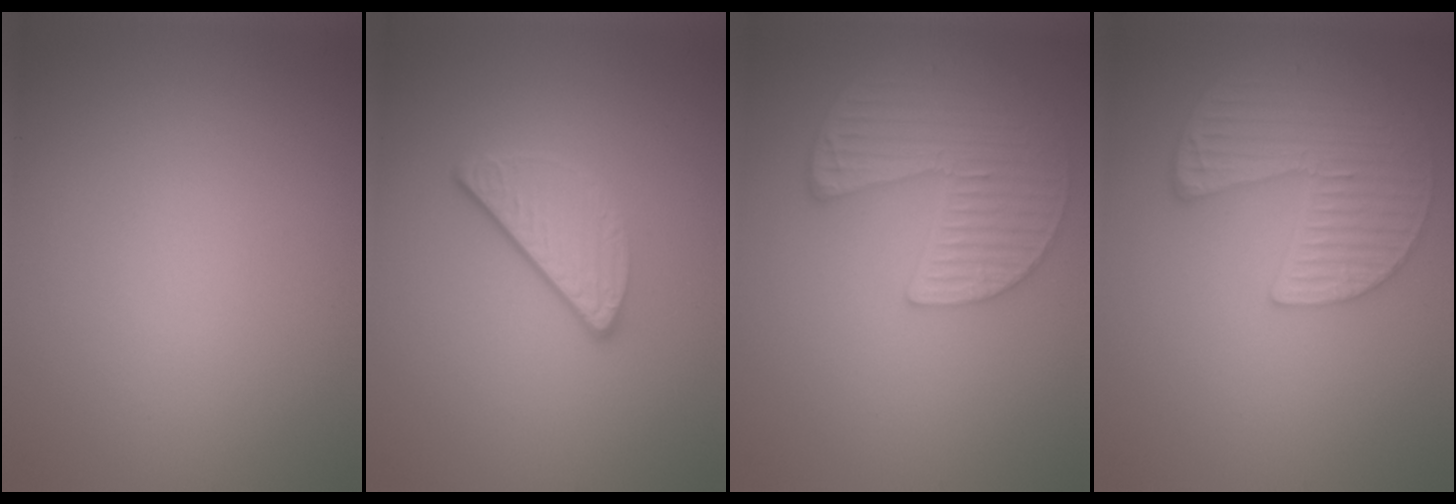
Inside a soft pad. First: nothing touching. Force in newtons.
{"total": 3.0, "press": 2.3, "slide": 1.9}
{"total": 5.3, "press": 4.3, "slide": 3.1}
{"total": 5.3, "press": 4.3, "slide": 3.1}